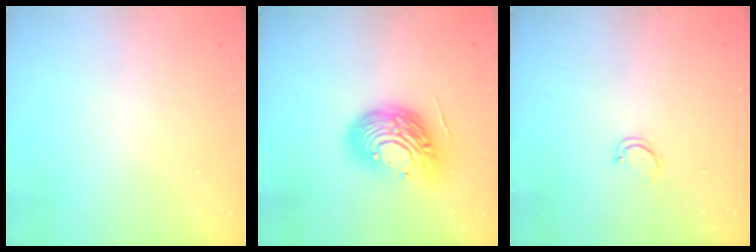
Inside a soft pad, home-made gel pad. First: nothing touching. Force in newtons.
{"total": 15.3, "press": 15.1, "slide": 2.2}
{"total": 2.7, "press": 2.7, "slide": 0.3}